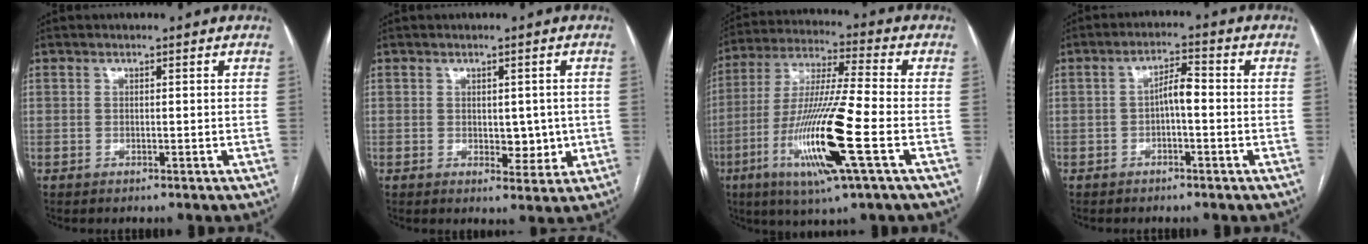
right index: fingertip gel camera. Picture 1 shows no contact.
{"total": 4.2, "force": [0.0, 2.6, 3.3], "torque": [-0.035, -0.002, 0.009]}
{"total": 17.1, "force": [-5.7, 0.2, 16.2], "torque": [-0.328, -0.021, -0.107]}
{"total": 3.7, "force": [-0.4, 1.0, 3.5], "torque": [-0.059, 0.015, -0.006]}